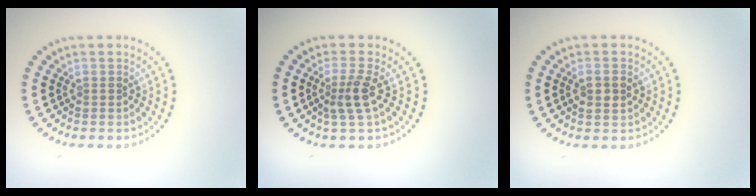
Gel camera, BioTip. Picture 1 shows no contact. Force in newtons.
{"total": 2.3, "press": 1.8, "slide": 1.4}
{"total": 1.7, "press": 1.7, "slide": 0.2}